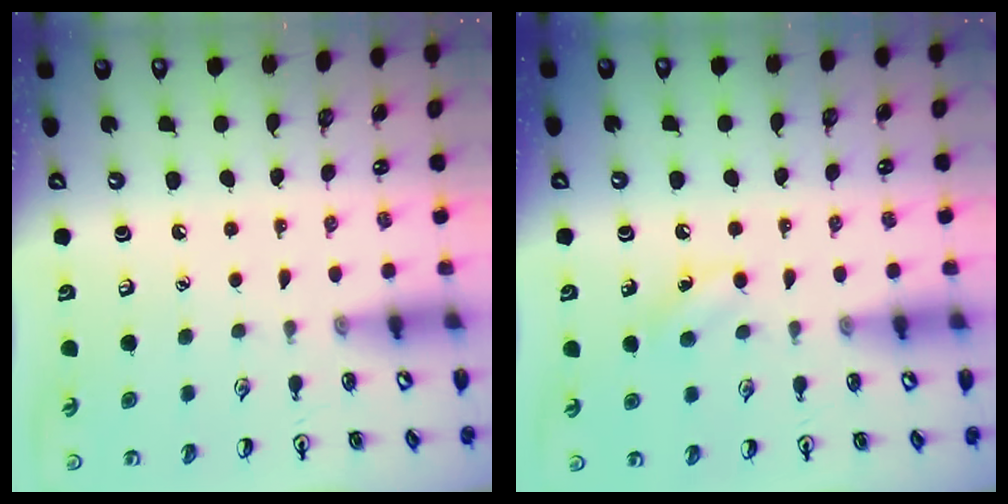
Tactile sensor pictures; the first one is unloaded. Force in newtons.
{"total": 5.8, "press": 5.5, "slide": 1.9}